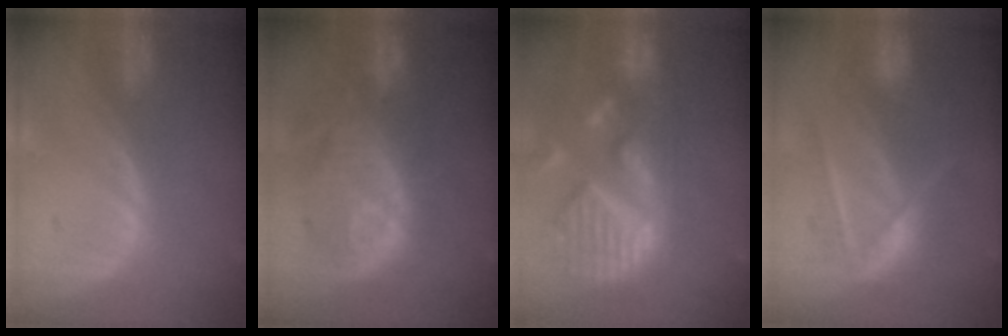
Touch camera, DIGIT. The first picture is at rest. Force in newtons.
{"total": 11.3, "press": 10.6, "slide": 3.7}
{"total": 13.7, "press": 11.6, "slide": 7.3}
{"total": 7.2, "press": 6.3, "slide": 3.5}